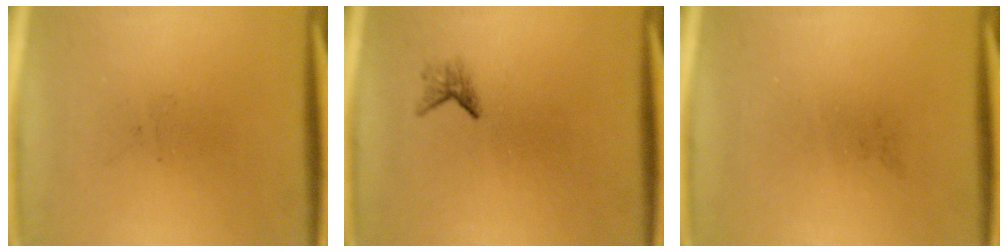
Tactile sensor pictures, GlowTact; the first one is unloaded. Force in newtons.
{"total": 1.2}
{"total": 0.0}